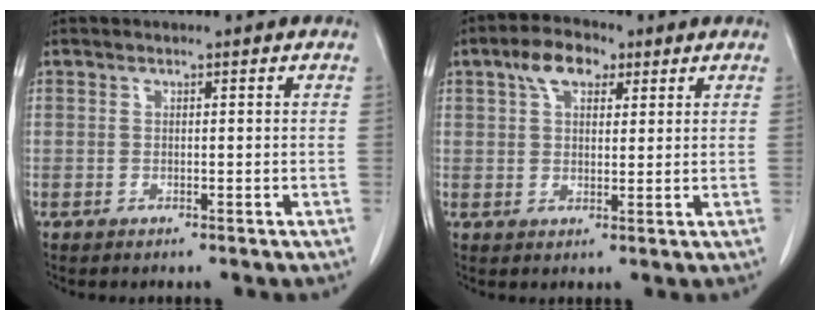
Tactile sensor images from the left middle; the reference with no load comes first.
{"total": 5.8, "force": [3.0, 3.1, 3.9], "torque": [-0.077, 0.021, 0.054]}